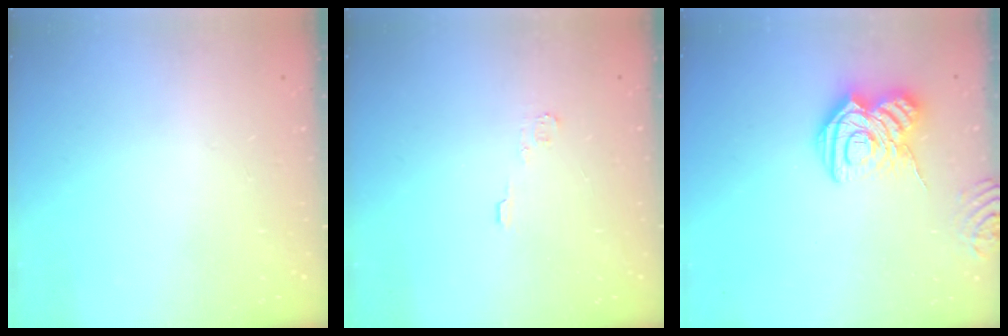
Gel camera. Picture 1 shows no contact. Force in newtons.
{"total": 4.0, "press": 4.0, "slide": 0.5}
{"total": 14.9, "press": 14.8, "slide": 1.4}